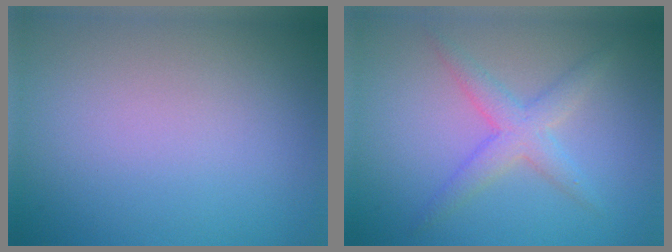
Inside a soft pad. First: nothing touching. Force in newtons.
{"total": 3.0, "press": 3.0, "slide": 0.1}